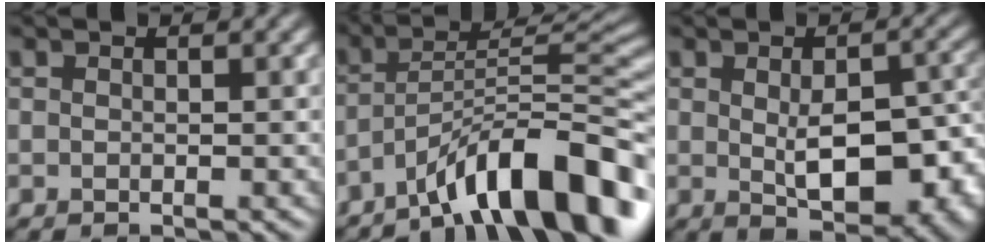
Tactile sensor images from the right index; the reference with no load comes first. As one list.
[{"total": 11.0, "force": [-7.1, 2.5, 8.1], "torque": [-0.107, 0.022, -0.121]}, {"total": 9.1, "force": [-1.1, 4.6, 7.7], "torque": [-0.111, -0.021, 0.000]}]